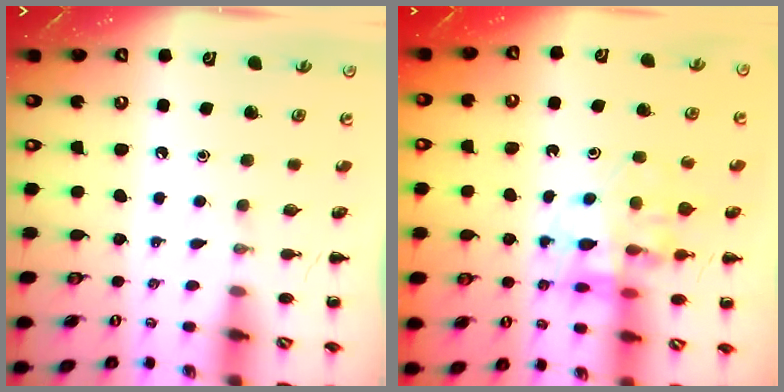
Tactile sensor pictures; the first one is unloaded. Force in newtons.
{"total": 14.0, "press": 13.6, "slide": 3.5}